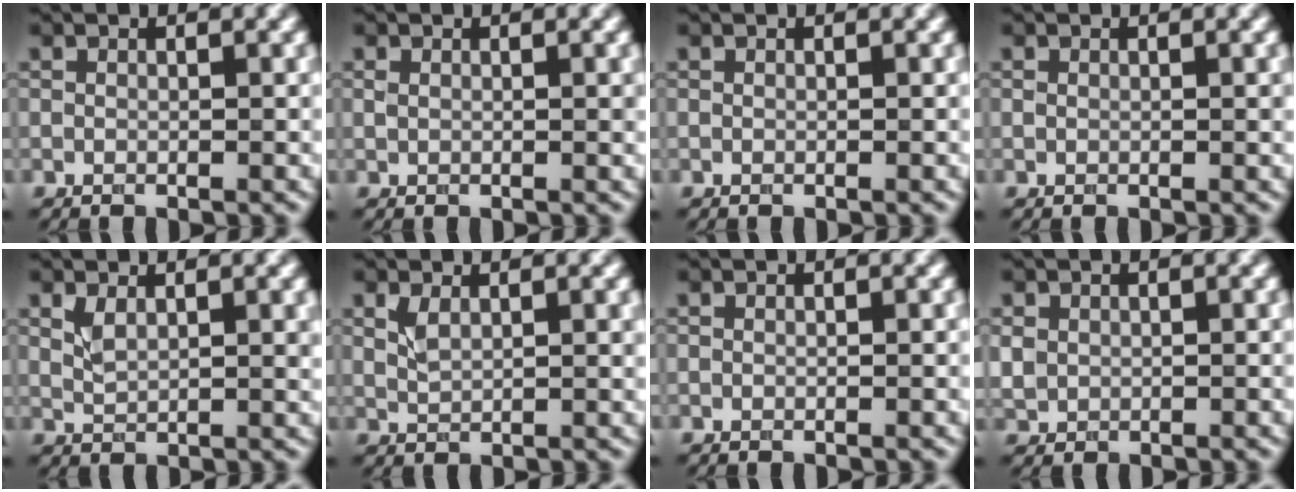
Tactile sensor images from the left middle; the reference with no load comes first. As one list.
[{"total": 1.1, "force": [0.4, 0.5, 1.0], "torque": [-0.018, -0.002, 0.008]}, {"total": 0.0}, {"total": 0.8, "force": [0.2, 0.4, 0.7], "torque": [-0.010, 0.000, 0.005]}, {"total": 2.4, "force": [1.2, 0.9, 1.9], "torque": [-0.040, -0.002, 0.028]}, {"total": 2.1, "force": [1.1, 0.8, 1.6], "torque": [-0.034, -0.001, 0.024]}, {"total": 0.0}, {"total": 1.2, "force": [0.3, 1.1, 0.4], "torque": [-0.008, -0.002, 0.008]}]